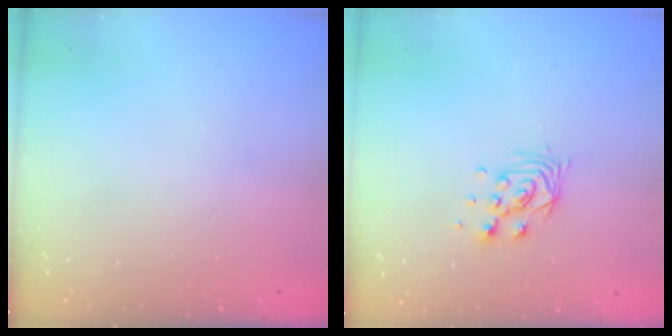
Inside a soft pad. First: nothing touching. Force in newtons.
{"total": 7.0, "press": 7.0, "slide": 0.4}